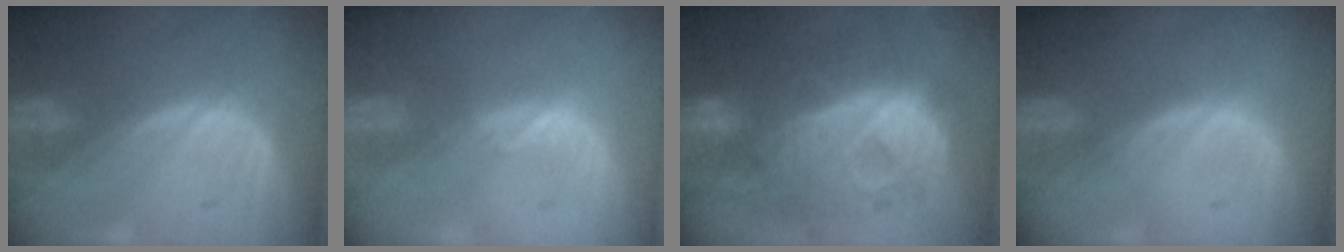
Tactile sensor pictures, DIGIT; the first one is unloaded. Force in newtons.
{"total": 1.1, "press": 1.0, "slide": 0.4}
{"total": 12.4, "press": 12.4, "slide": 1.4}
{"total": 0.0}